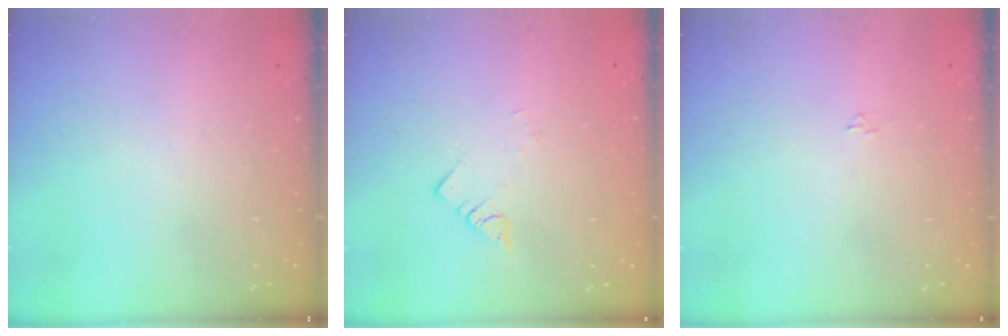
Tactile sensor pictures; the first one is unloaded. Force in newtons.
{"total": 2.9, "press": 2.8, "slide": 0.6}
{"total": 1.8, "press": 1.8, "slide": 0.2}